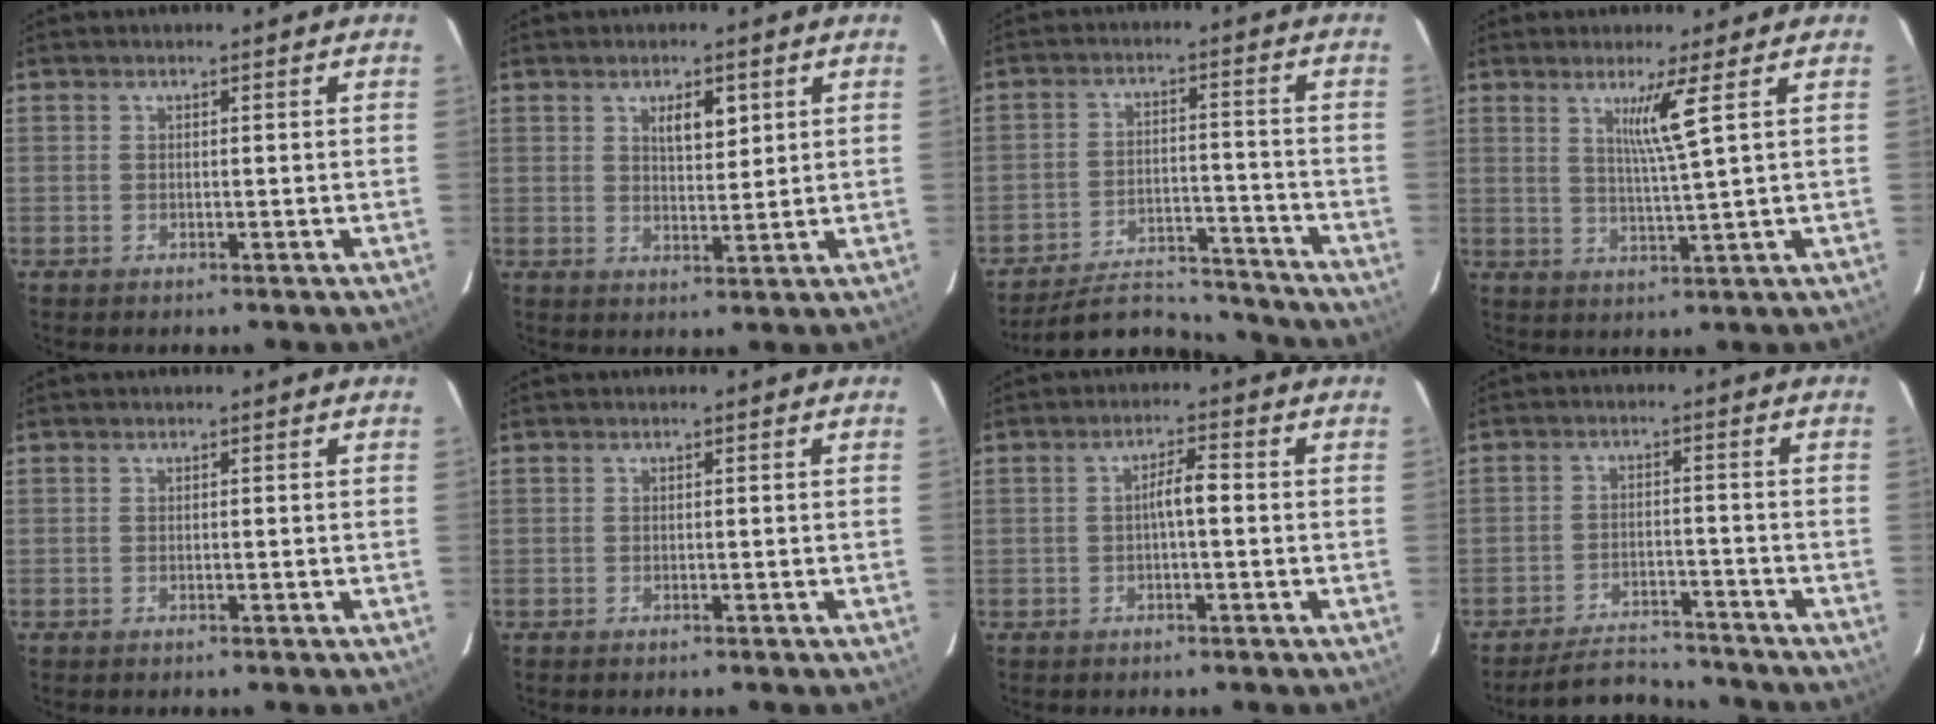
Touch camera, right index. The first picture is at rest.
{"total": 4.1, "force": [2.0, 1.5, 3.3], "torque": [-0.054, -0.001, 0.034]}
{"total": 11.2, "force": [-10.9, 2.2, 0.5], "torque": [0.002, 0.022, -0.164]}
{"total": 5.2, "force": [2.2, -1.7, 4.4], "torque": [-0.082, -0.015, 0.044]}
{"total": 0.0}
{"total": 0.0}
{"total": 3.2, "force": [-0.2, 0.5, 3.1], "torque": [-0.052, 0.009, -0.005]}
{"total": 7.7, "force": [-7.6, 1.7, 0.1], "torque": [0.000, 0.007, -0.122]}